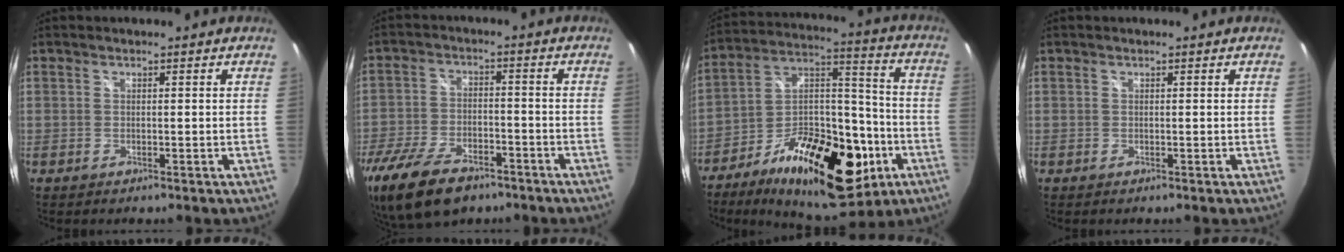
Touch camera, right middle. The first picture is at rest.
{"total": 16.6, "force": [-11.1, 7.7, 9.5], "torque": [-0.223, -0.036, -0.194]}
{"total": 21.5, "force": [-9.7, 11.9, 15.0], "torque": [-0.264, 0.013, -0.138]}
{"total": 0.0}